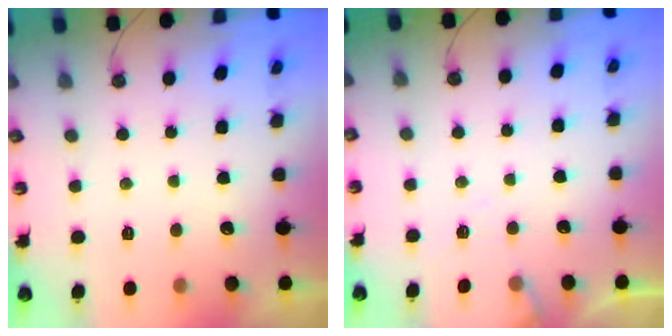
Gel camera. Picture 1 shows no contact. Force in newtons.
{"total": 5.0, "press": 5.0, "slide": 0.7}